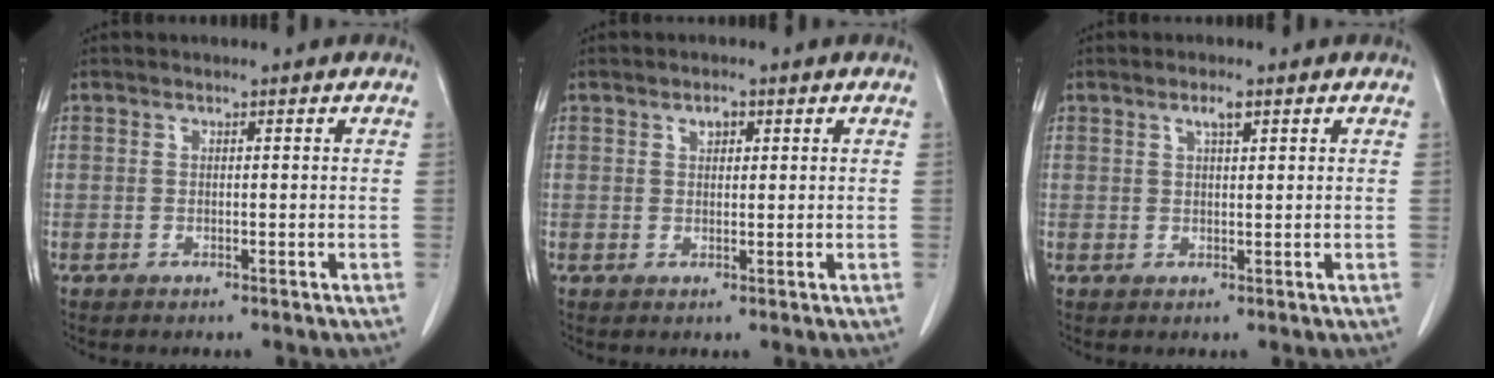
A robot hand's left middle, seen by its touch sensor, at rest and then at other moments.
{"total": 1.6, "force": [0.9, 0.8, 1.1], "torque": [-0.019, 0.000, 0.015]}
{"total": 2.0, "force": [1.2, 0.3, 1.6], "torque": [-0.030, 0.001, 0.022]}